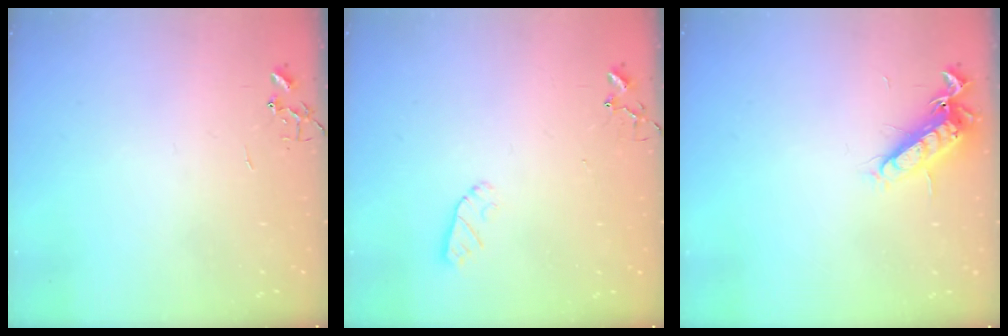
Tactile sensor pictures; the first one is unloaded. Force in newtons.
{"total": 4.4, "press": 4.4, "slide": 0.6}
{"total": 13.0, "press": 12.9, "slide": 1.2}